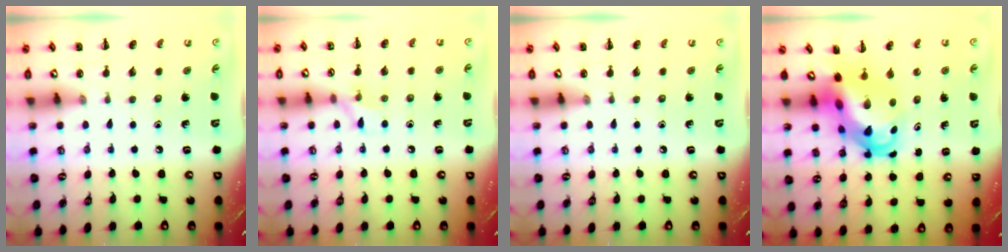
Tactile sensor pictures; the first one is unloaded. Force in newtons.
{"total": 6.1, "press": 5.7, "slide": 2.2}
{"total": 0.0}
{"total": 6.9, "press": 6.7, "slide": 2.0}